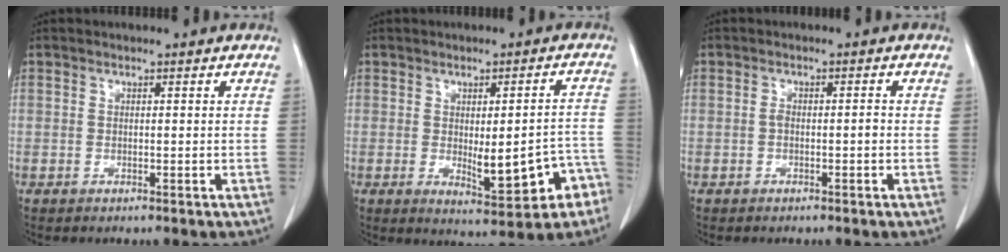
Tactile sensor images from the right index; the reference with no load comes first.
{"total": 10.4, "force": [-3.5, 3.0, 9.4], "torque": [-0.111, 0.012, -0.034]}
{"total": 1.6, "force": [-0.5, 0.5, 1.5], "torque": [-0.026, 0.002, -0.007]}